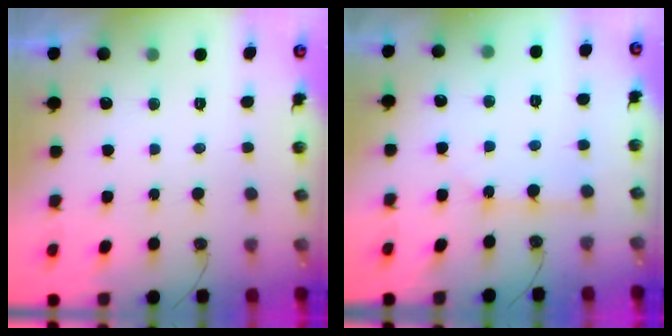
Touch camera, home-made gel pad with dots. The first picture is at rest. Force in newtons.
{"total": 2.5, "press": 2.5, "slide": 0.3}